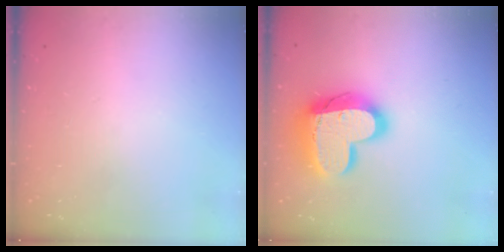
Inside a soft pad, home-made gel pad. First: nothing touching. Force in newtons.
{"total": 19.7, "press": 19.7, "slide": 1.4}